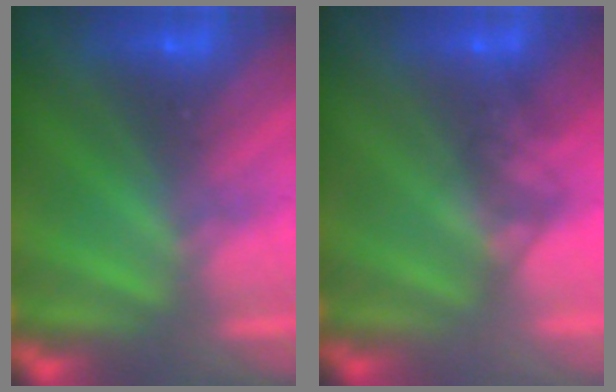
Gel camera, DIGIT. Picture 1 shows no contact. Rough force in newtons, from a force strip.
{"total": 1.6}